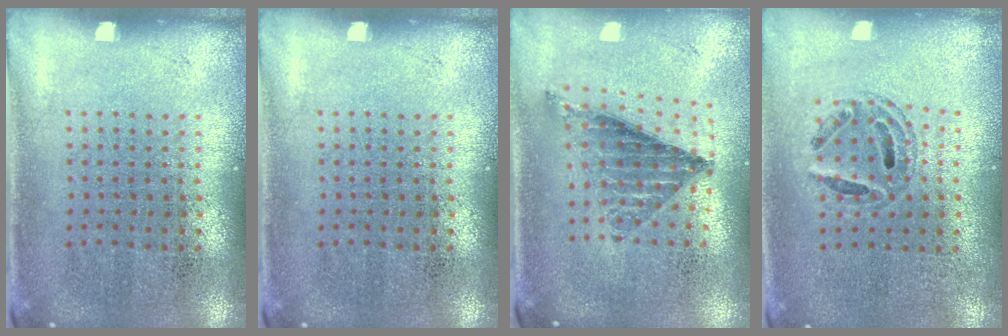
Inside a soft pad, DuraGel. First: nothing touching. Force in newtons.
{"total": 0.0}
{"total": 0.8, "press": 0.8, "slide": 0.2}
{"total": 0.8, "press": 0.8, "slide": 0.2}